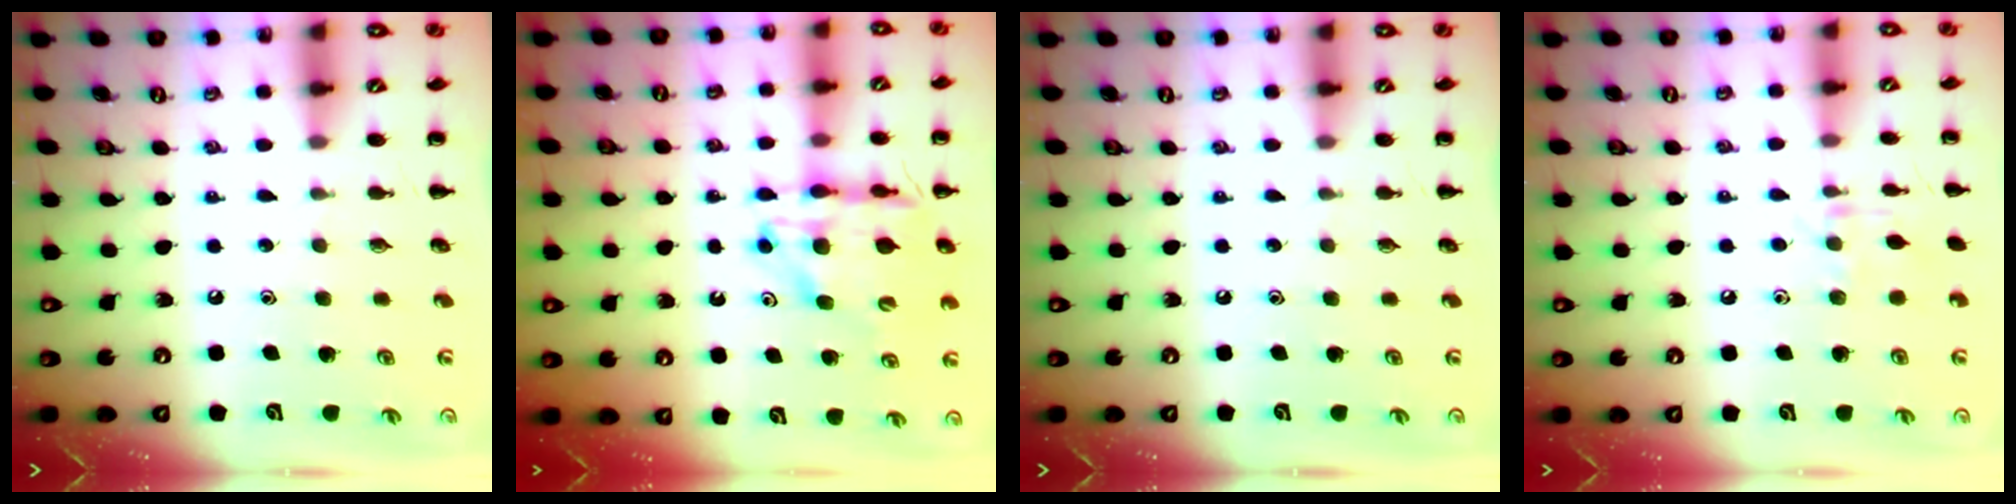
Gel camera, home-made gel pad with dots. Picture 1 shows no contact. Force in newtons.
{"total": 13.0, "press": 12.5, "slide": 3.7}
{"total": 0.0}
{"total": 7.1, "press": 6.9, "slide": 1.6}